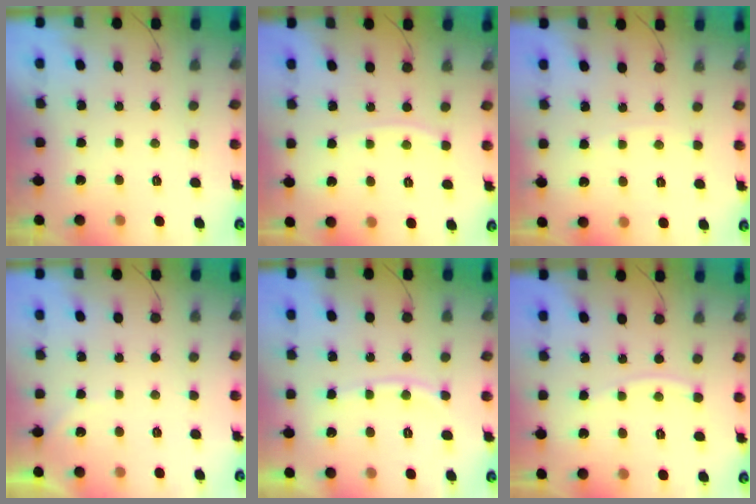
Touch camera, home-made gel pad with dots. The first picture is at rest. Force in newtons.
{"total": 4.0, "press": 4.0, "slide": 0.5}
{"total": 2.3, "press": 2.3, "slide": 0.3}
{"total": 2.2, "press": 2.2, "slide": 0.3}
{"total": 9.0, "press": 8.9, "slide": 1.3}
{"total": 3.3, "press": 3.2, "slide": 0.4}